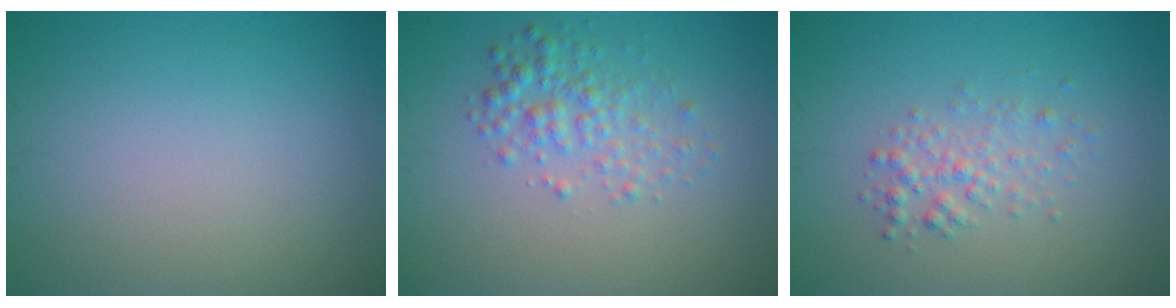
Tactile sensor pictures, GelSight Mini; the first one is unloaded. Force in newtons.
{"total": 2.8, "press": 2.8, "slide": 0.0}
{"total": 2.0, "press": 2.0, "slide": 0.1}